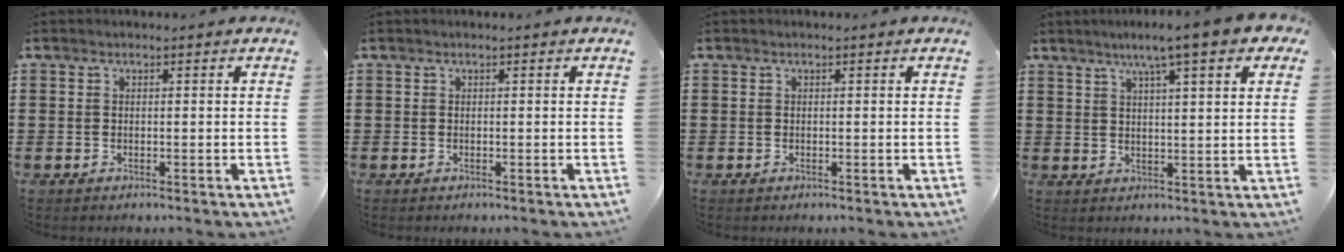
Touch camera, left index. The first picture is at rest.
{"total": 0.0}
{"total": 0.0}
{"total": 7.0, "force": [4.7, 0.1, 5.2], "torque": [-0.105, -0.004, 0.078]}